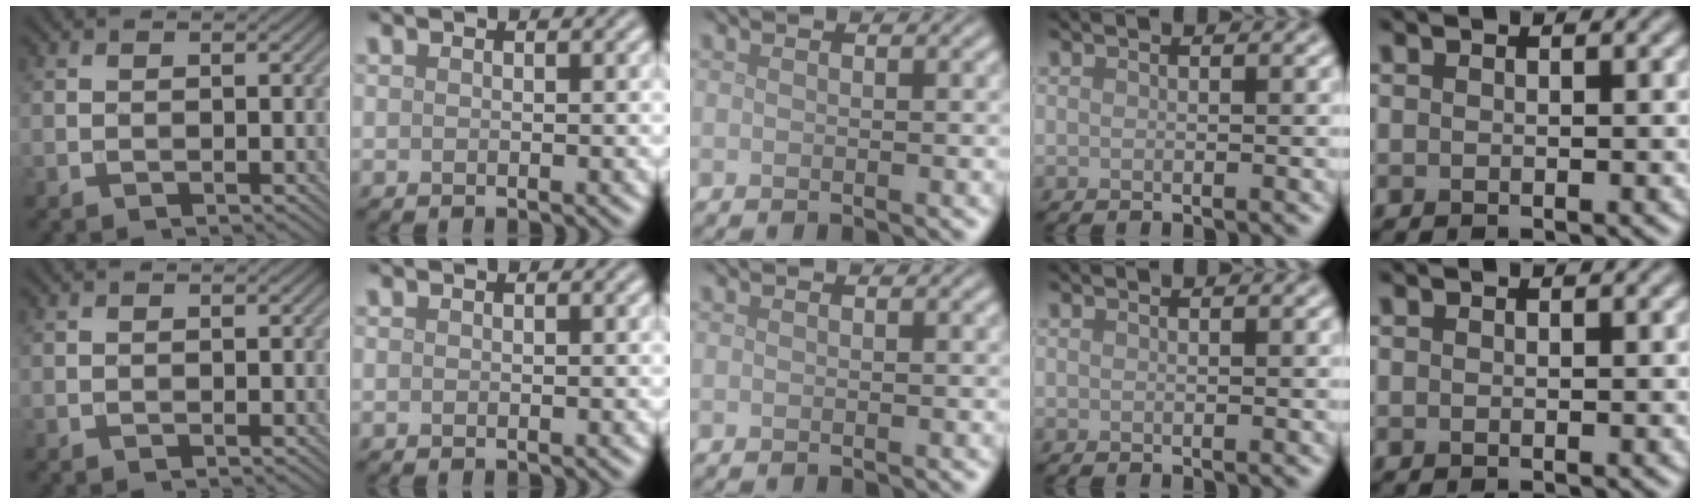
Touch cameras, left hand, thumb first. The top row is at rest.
{}